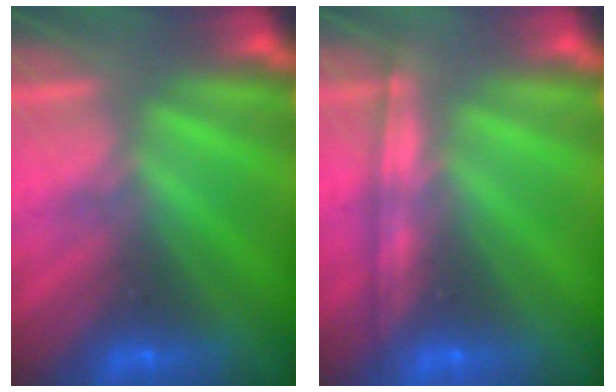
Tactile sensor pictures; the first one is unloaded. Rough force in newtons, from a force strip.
{"total": 1.2}